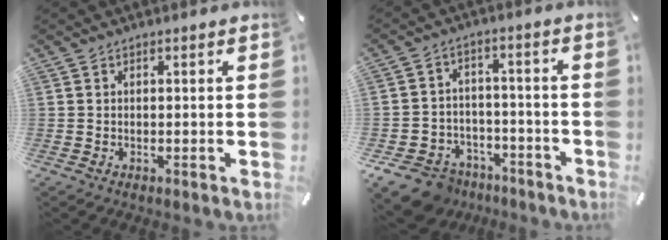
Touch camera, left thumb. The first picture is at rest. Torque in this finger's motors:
{"motor_torque": [-0.20, 0.44, 0.06, 0.12, 0.05]}